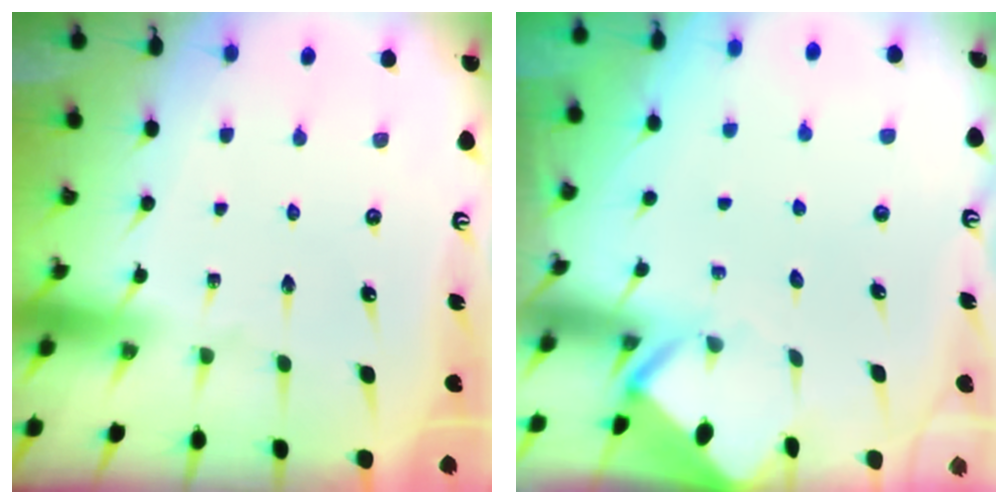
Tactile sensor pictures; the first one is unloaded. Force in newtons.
{"total": 3.3, "press": 3.3, "slide": 0.2}